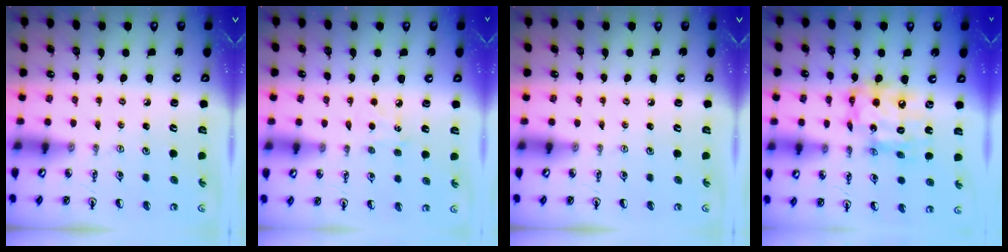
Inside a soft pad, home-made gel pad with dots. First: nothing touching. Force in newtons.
{"total": 4.6, "press": 4.5, "slide": 0.6}
{"total": 0.0}
{"total": 14.0, "press": 13.9, "slide": 1.6}